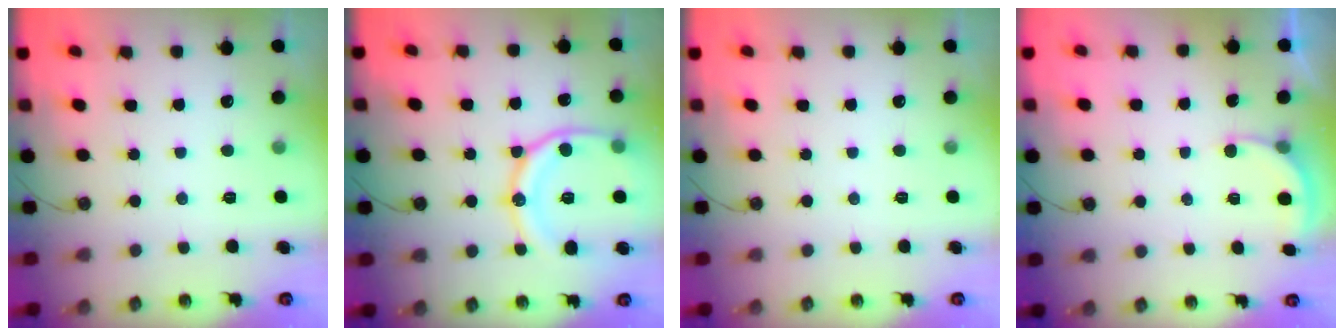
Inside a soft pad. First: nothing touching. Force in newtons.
{"total": 16.9, "press": 16.8, "slide": 1.9}
{"total": 0.0}
{"total": 2.9, "press": 2.9, "slide": 0.3}